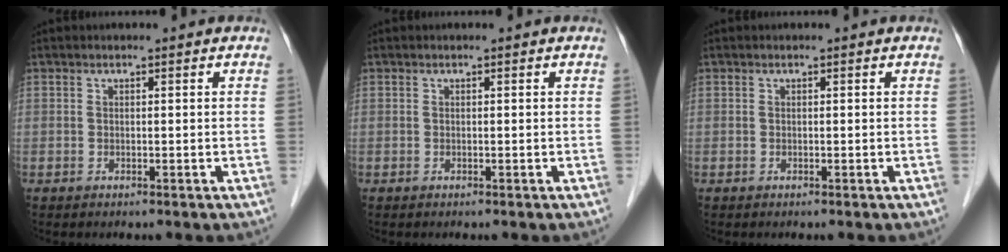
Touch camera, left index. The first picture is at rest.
{"total": 0.0}
{"total": 0.0}